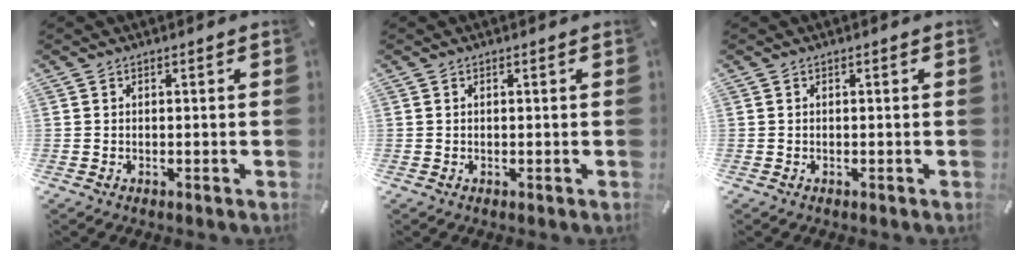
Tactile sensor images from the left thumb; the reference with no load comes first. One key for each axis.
{"total": 0.0}
{"total": 0.0}